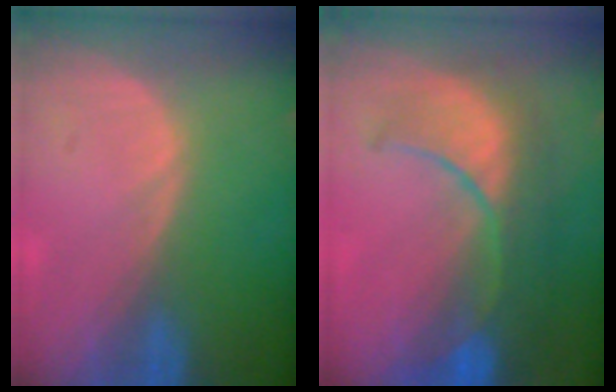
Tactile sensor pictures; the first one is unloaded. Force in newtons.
{"total": 10.1, "press": 9.1, "slide": 4.4}